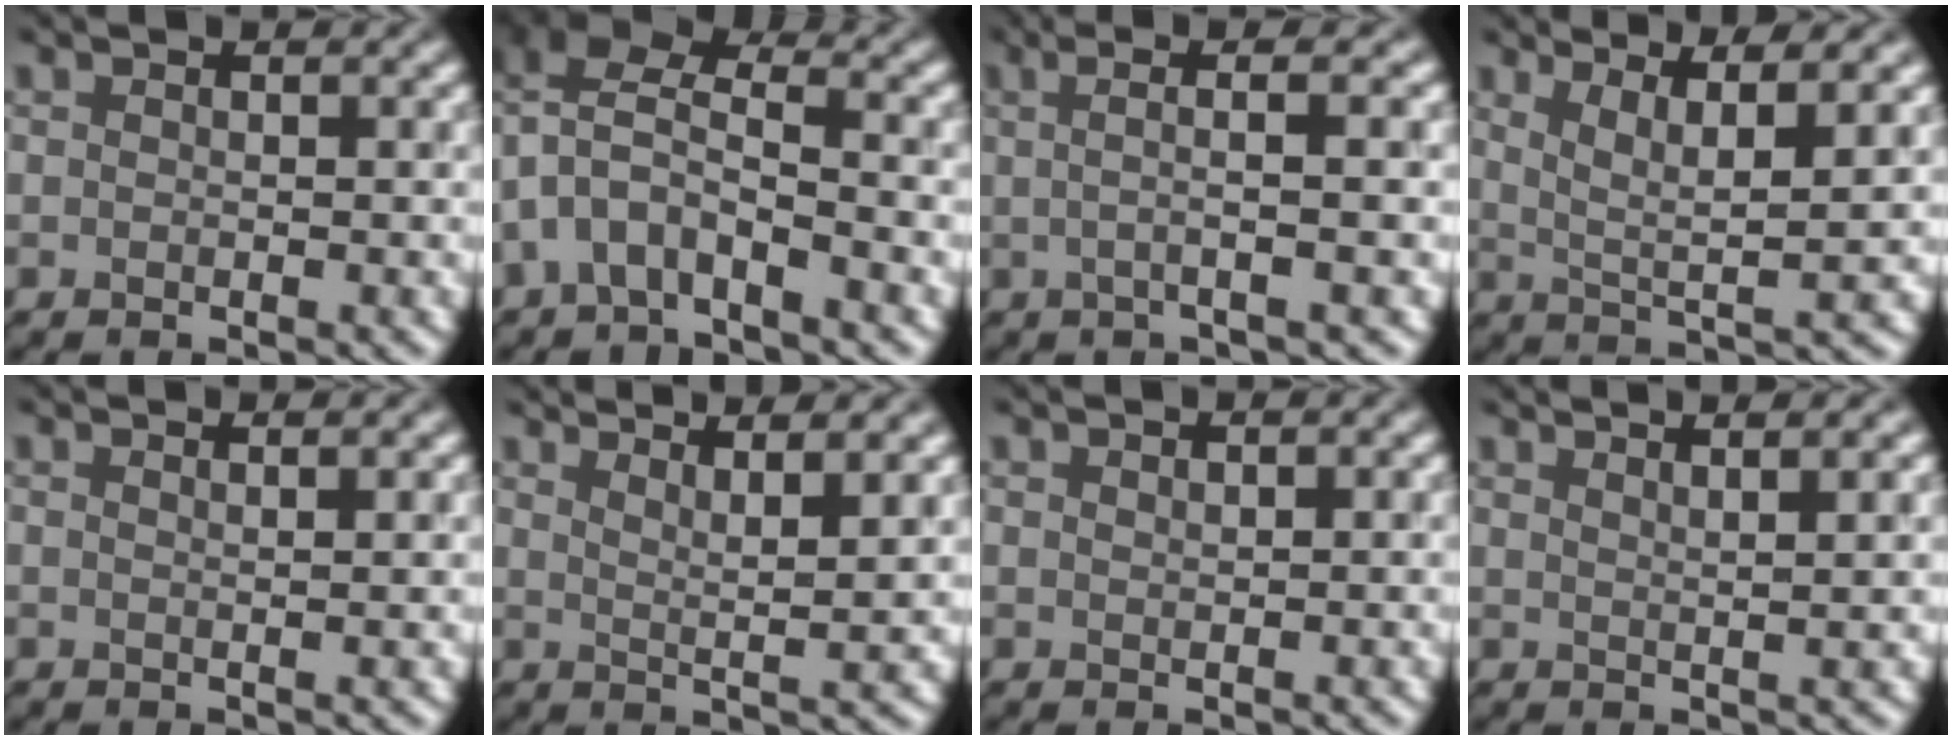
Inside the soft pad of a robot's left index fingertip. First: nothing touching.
{"total": 6.0, "force": [-1.5, 3.5, 4.6], "torque": [-0.092, 0.021, -0.033]}
{"total": 4.0, "force": [0.7, 0.6, 4.0], "torque": [-0.065, 0.015, 0.017]}
{"total": 4.5, "force": [2.0, 0.7, 4.0], "torque": [-0.074, 0.003, 0.050]}
{"total": 2.8, "force": [1.8, 1.1, 1.8], "torque": [0.001, 0.020, -0.004]}
{"total": 5.1, "force": [3.8, 0.7, 3.3], "torque": [-0.050, 0.016, 0.057]}
{"total": 0.7, "force": [0.6, -0.1, -0.1], "torque": [0.003, 0.004, 0.020]}
{"total": 4.7, "force": [3.5, 1.1, 2.9], "torque": [-0.017, 0.032, 0.025]}